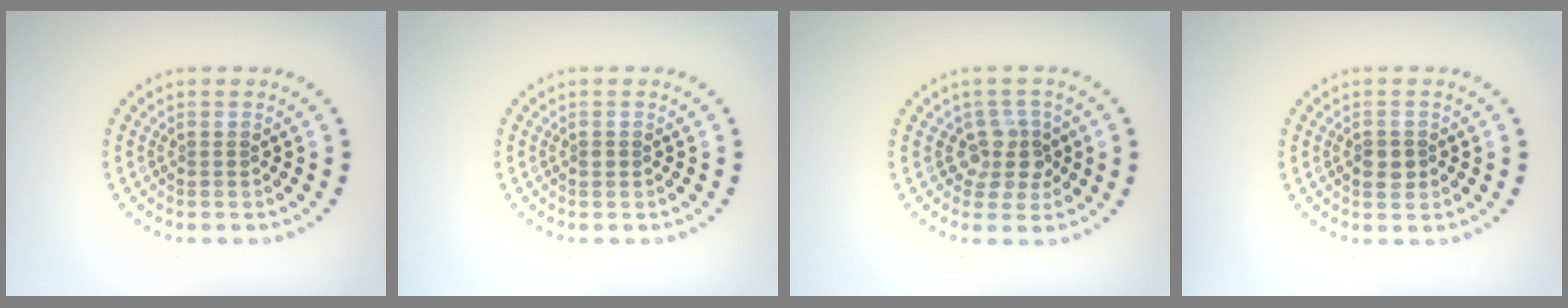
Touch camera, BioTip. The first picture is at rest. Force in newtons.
{"total": 0.6, "press": 0.6, "slide": 0.1}
{"total": 2.8, "press": 2.2, "slide": 1.8}
{"total": 1.7, "press": 1.7, "slide": 0.5}